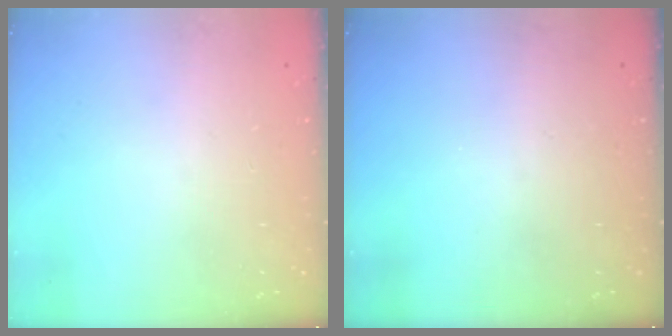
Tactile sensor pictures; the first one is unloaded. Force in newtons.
{"total": 0.0}